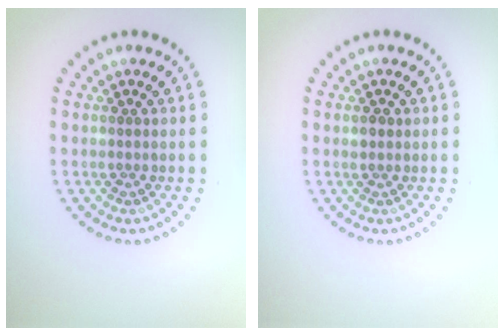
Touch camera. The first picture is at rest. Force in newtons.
{"total": 0.9, "press": 0.8, "slide": 0.5}